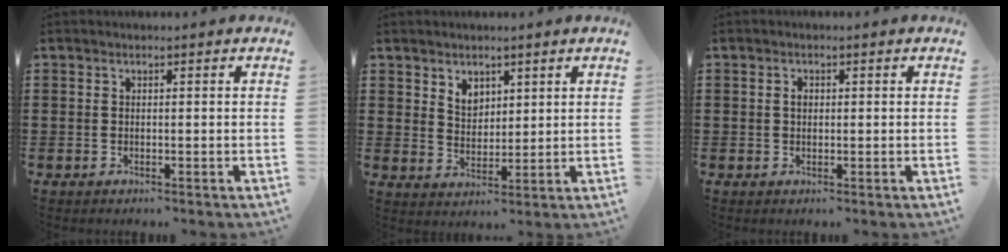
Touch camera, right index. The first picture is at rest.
{"total": 3.7, "force": [2.5, 2.5, 1.0], "torque": [-0.030, 0.007, 0.047]}
{"total": 1.3, "force": [0.2, 0.9, 0.9], "torque": [-0.020, 0.006, 0.002]}